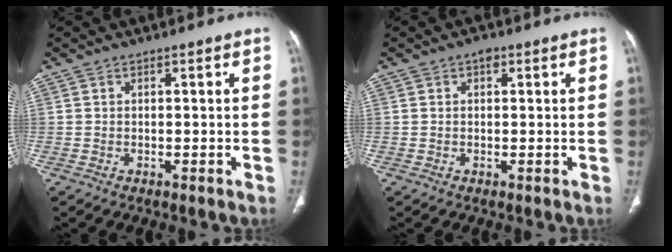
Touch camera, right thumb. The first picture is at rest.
{"total": 1.7, "force": [0.7, 1.1, 1.0], "torque": [-0.014, 0.004, 0.009]}